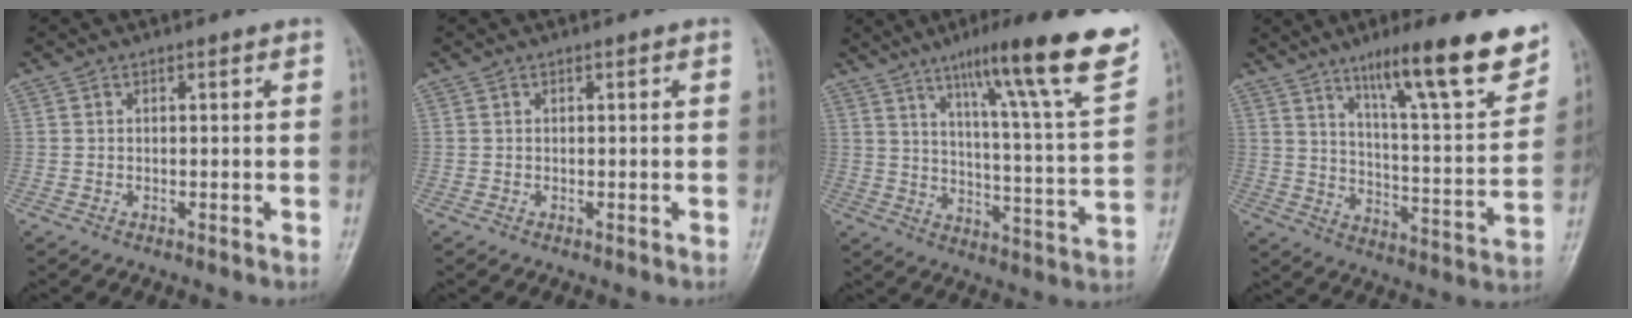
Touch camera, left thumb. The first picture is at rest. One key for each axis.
{"total": 0.0}
{"total": 21.6, "fx": 13.3, "fy": 1.5, "fz": 17.0, "tx": -0.221, "ty": -0.051, "tz": 0.191}
{"total": 19.6, "fx": 12.7, "fy": 3.3, "fz": 14.6, "tx": -0.187, "ty": -0.061, "tz": 0.199}